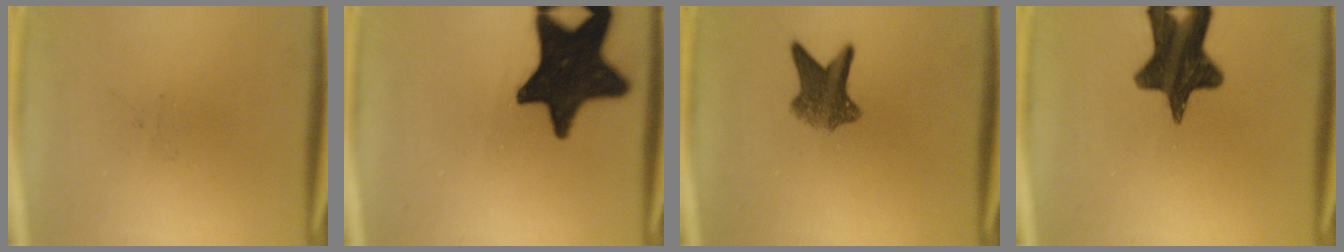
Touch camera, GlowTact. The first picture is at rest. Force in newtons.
{"total": 19.6}
{"total": 6.5}
{"total": 14.7}